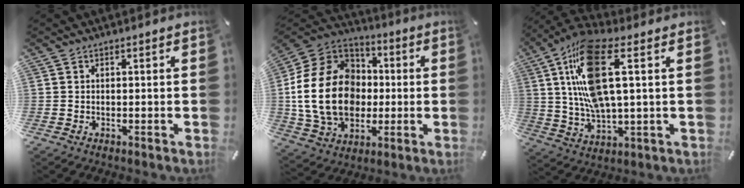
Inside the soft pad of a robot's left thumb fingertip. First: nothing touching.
{"total": 22.3, "force": [-1.5, 17.7, 13.5], "torque": [-0.287, 0.023, -0.022]}
{"total": 16.9, "force": [5.1, 6.3, 14.9], "torque": [-0.329, -0.008, 0.083]}